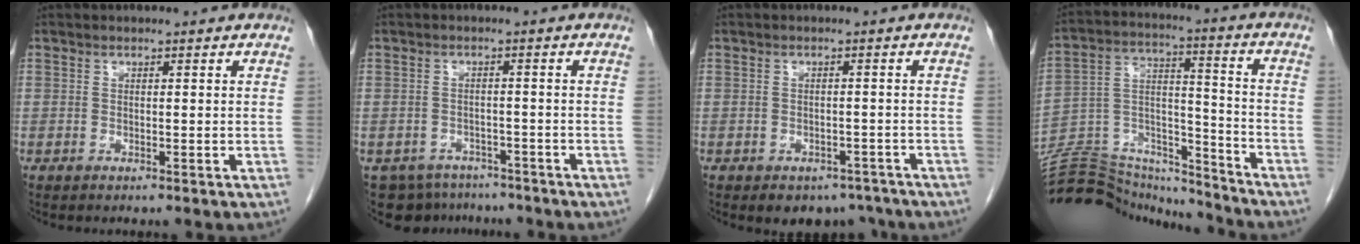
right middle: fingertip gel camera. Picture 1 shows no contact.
{"total": 7.2, "force": [-6.0, 4.0, 0.5], "torque": [-0.006, 0.008, -0.076]}
{"total": 5.1, "force": [-4.1, 2.9, 1.2], "torque": [0.001, 0.007, -0.049]}
{"total": 22.3, "force": [-21.3, 4.0, 4.8], "torque": [-0.129, 0.028, -0.338]}